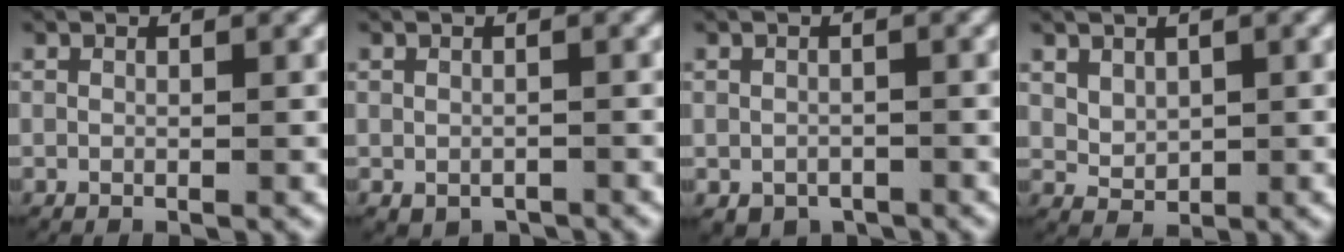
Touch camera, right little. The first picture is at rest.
{"total": 1.5, "force": [-0.9, 1.1, 0.4], "torque": [-0.009, -0.009, -0.008]}
{"total": 2.9, "force": [-1.6, 2.2, 0.9], "torque": [-0.014, -0.015, -0.018]}
{"total": 2.2, "force": [0.8, 1.7, 1.2], "torque": [-0.026, -0.009, 0.027]}